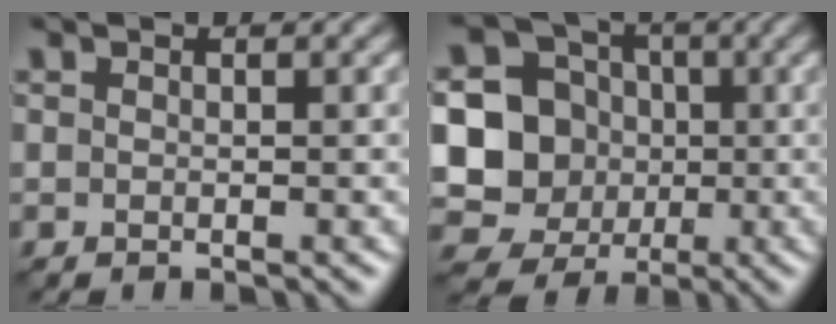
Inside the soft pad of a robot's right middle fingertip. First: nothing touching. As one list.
[{"total": 11.9, "force": [-1.2, 11.2, 3.8], "torque": [-0.107, 0.006, -0.037]}]